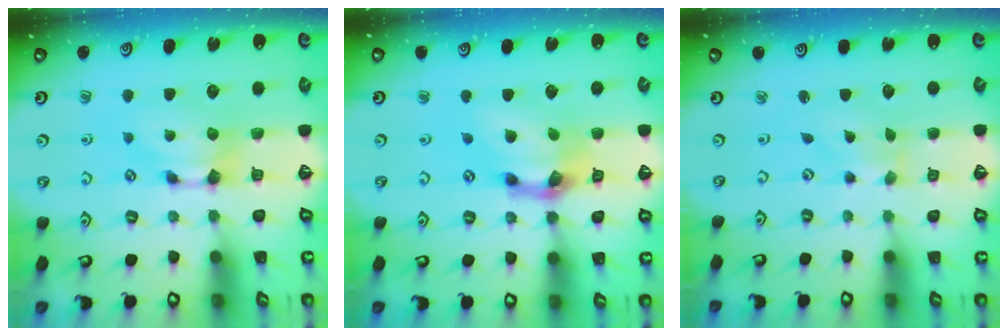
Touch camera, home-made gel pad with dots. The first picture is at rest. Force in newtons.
{"total": 7.3, "press": 6.9, "slide": 2.4}
{"total": 3.3, "press": 3.1, "slide": 1.0}